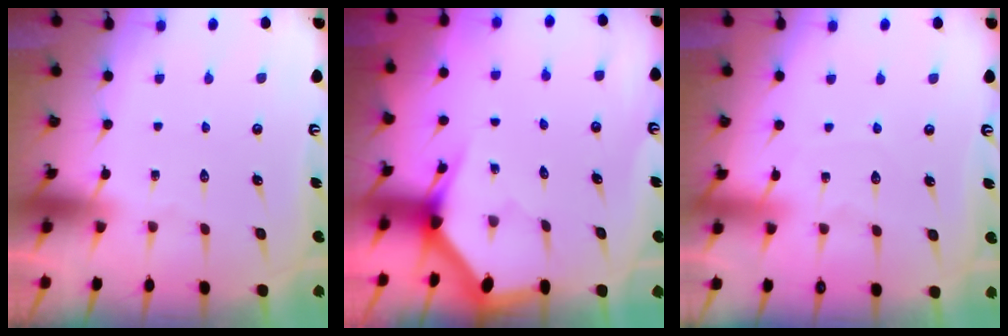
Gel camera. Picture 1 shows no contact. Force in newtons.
{"total": 3.0, "press": 3.0, "slide": 0.1}
{"total": 4.4, "press": 4.4, "slide": 0.5}